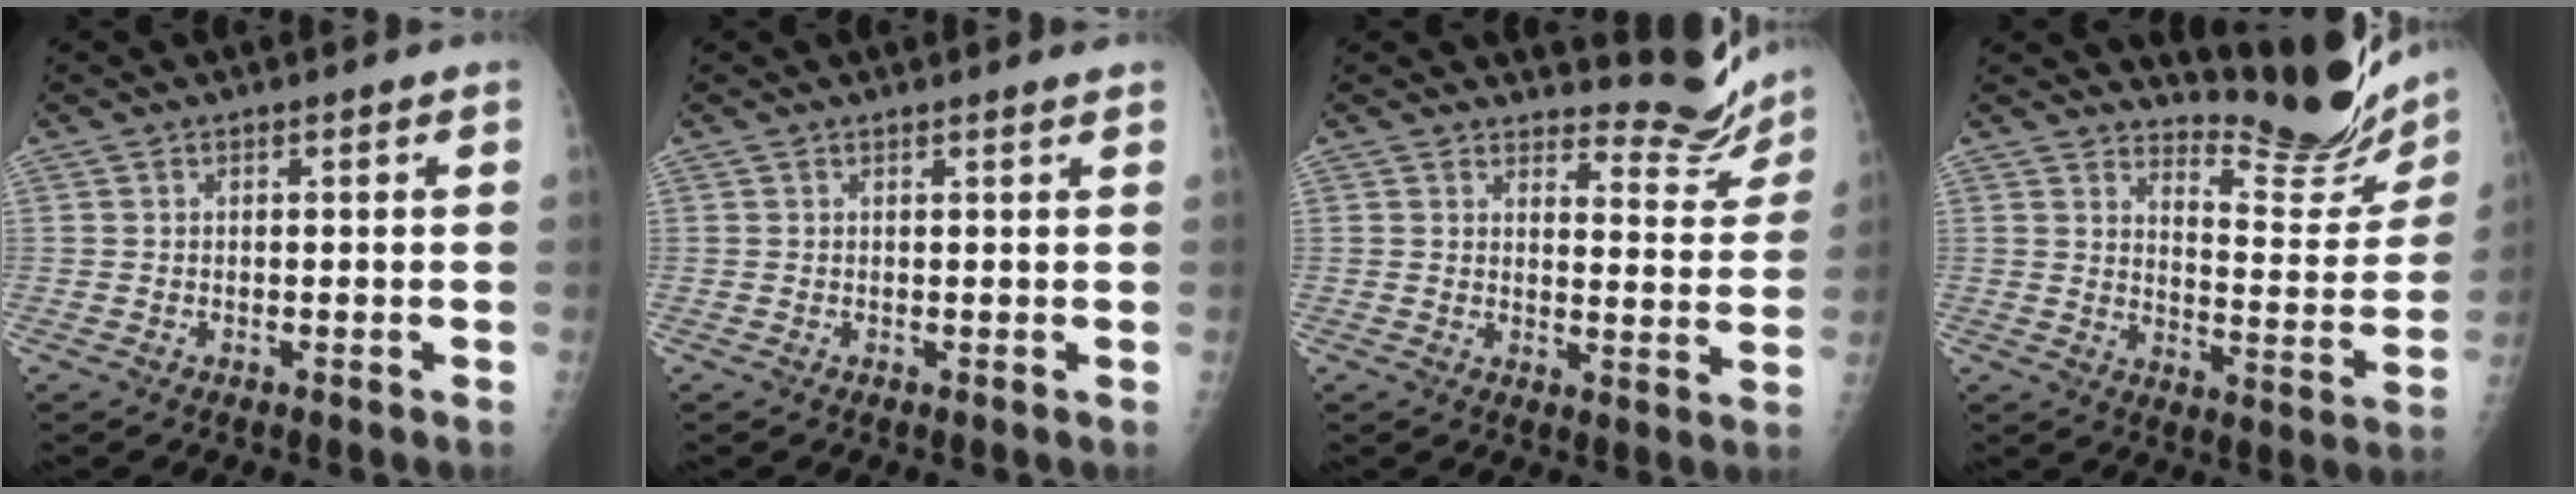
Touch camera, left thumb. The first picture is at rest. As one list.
[{"total": 0.6, "force": [0.5, -0.1, 0.3], "torque": [-0.013, -0.002, 0.010]}, {"total": 8.5, "force": [8.3, 1.8, 0.0], "torque": [0.024, -0.091, 0.096]}, {"total": 15.1, "force": [14.6, 2.5, 2.7], "torque": [-0.011, -0.152, 0.187]}]